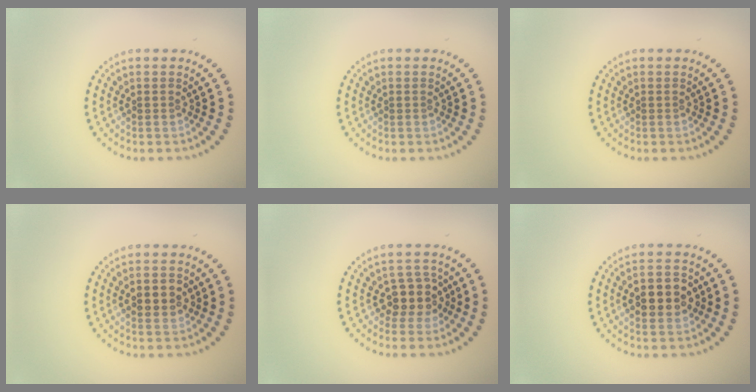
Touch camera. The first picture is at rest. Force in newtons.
{"total": 0.0}
{"total": 0.0}
{"total": 2.5, "press": 2.4, "slide": 0.2}
{"total": 2.9, "press": 2.5, "slide": 1.4}
{"total": 4.5, "press": 4.5, "slide": 0.4}